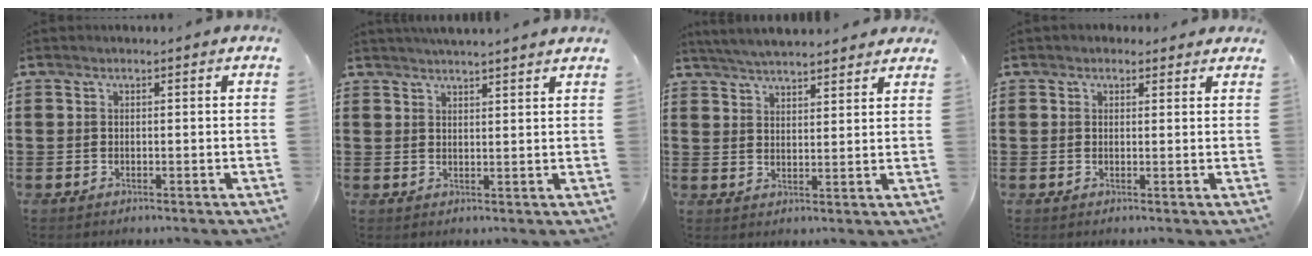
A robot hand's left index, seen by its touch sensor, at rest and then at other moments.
{"total": 2.6, "force": [2.5, -0.4, 0.4], "torque": [-0.014, -0.007, 0.048]}
{"total": 4.5, "force": [4.4, 0.0, 0.9], "torque": [-0.031, -0.014, 0.080]}
{"total": 1.5, "force": [1.3, 0.8, 0.3], "torque": [-0.009, 0.007, 0.025]}